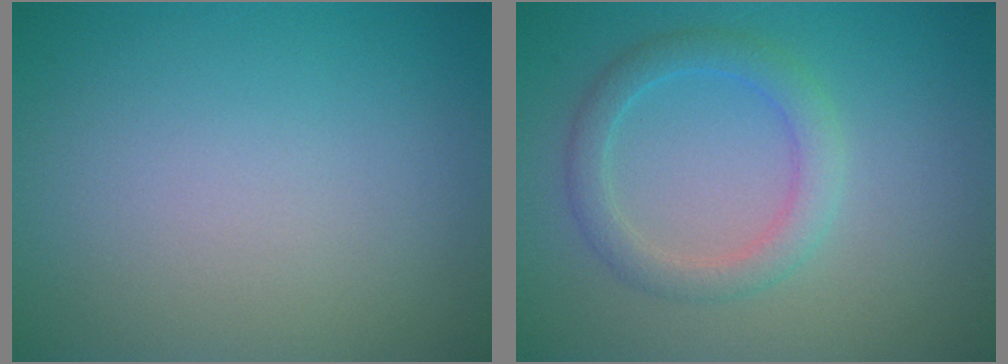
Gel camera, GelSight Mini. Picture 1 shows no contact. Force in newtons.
{"total": 2.9, "press": 2.9, "slide": 0.1}